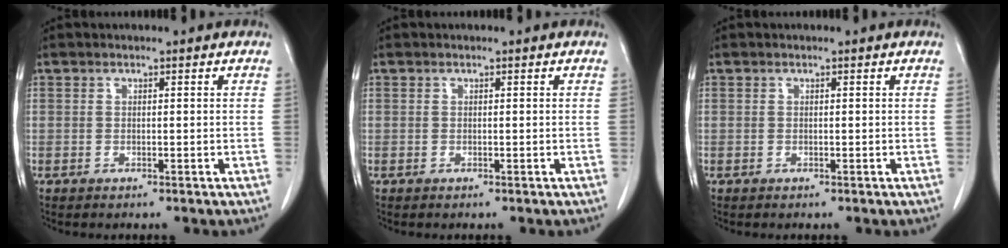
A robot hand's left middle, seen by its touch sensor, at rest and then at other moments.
{"total": 0.0}
{"total": 0.0}